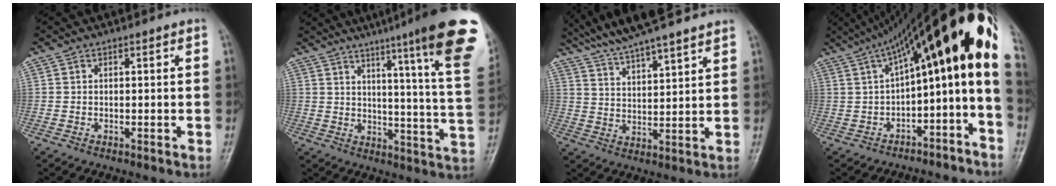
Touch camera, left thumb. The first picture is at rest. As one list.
[{"total": 23.1, "force": [14.4, 0.9, 18.0], "torque": [-0.218, -0.078, 0.175]}, {"total": 15.2, "force": [13.1, 2.0, 7.4], "torque": [-0.108, -0.035, 0.222]}, {"total": 19.5, "force": [-0.2, 6.1, 18.6], "torque": [-0.241, 0.102, 0.004]}]